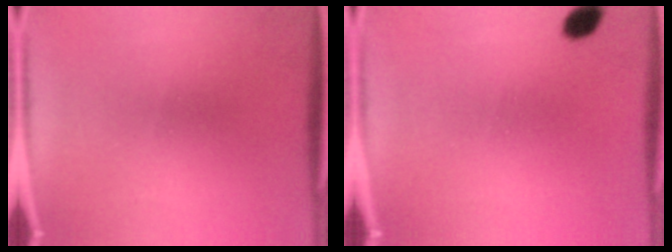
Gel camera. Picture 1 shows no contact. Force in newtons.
{"total": 2.7}